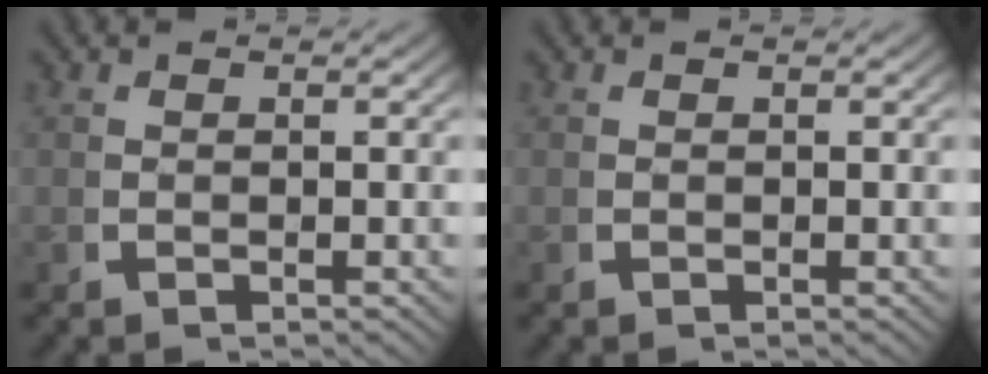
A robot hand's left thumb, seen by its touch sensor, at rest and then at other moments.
{"total": 0.0}